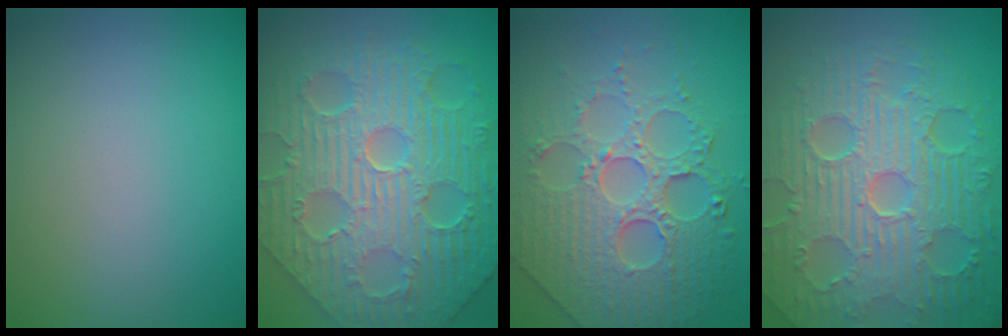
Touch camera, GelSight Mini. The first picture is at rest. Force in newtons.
{"total": 12.2, "press": 8.0, "slide": 9.1}
{"total": 8.1, "press": 6.0, "slide": 5.4}
{"total": 11.0, "press": 7.2, "slide": 8.3}